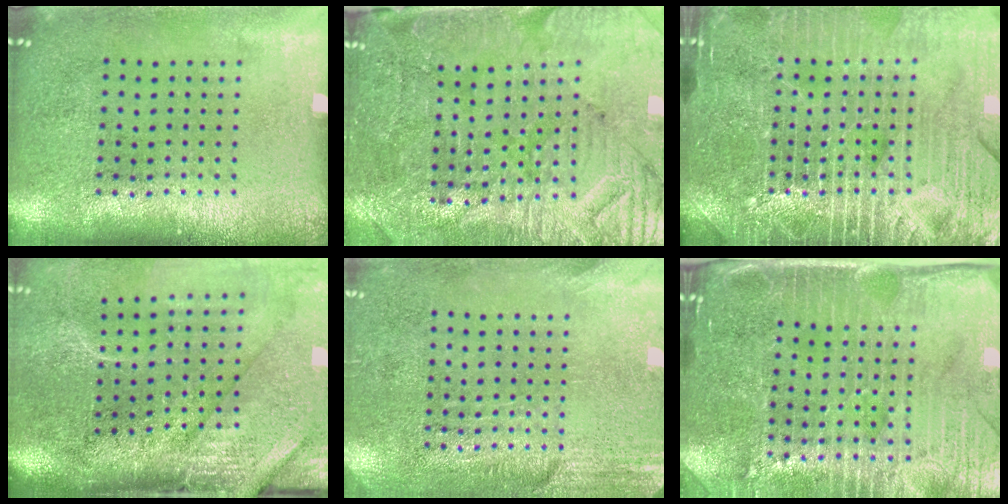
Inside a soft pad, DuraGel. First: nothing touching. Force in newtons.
{"total": 3.7, "press": 3.5, "slide": 1.4}
{"total": 7.2, "press": 7.1, "slide": 0.9}
{"total": 4.1, "press": 3.5, "slide": 2.1}
{"total": 2.8, "press": 2.4, "slide": 1.5}
{"total": 4.4, "press": 3.8, "slide": 2.3}